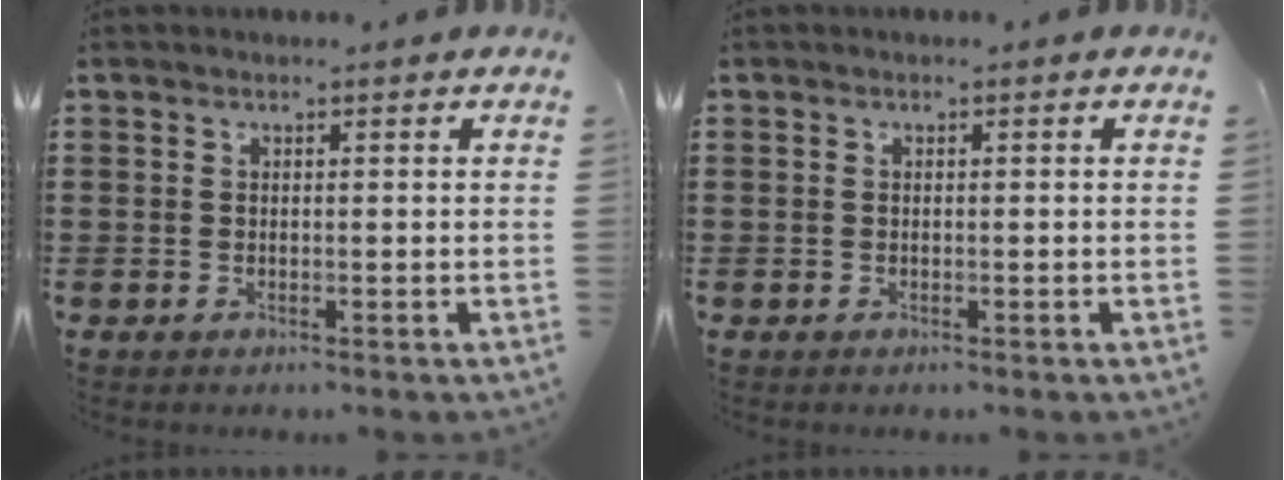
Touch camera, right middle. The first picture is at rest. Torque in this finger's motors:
{"motor_torque": [-0.54, -0.54, 0.00, 0.02]}